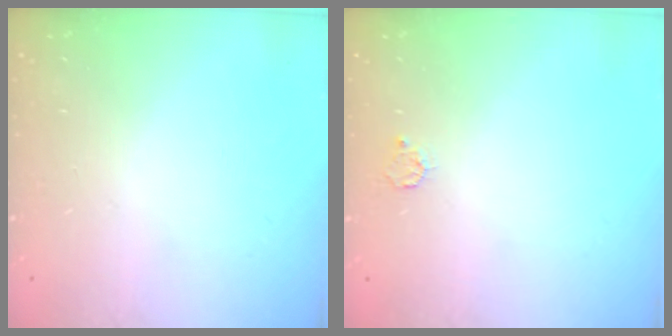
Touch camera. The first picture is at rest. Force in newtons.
{"total": 3.5, "press": 3.5, "slide": 0.3}